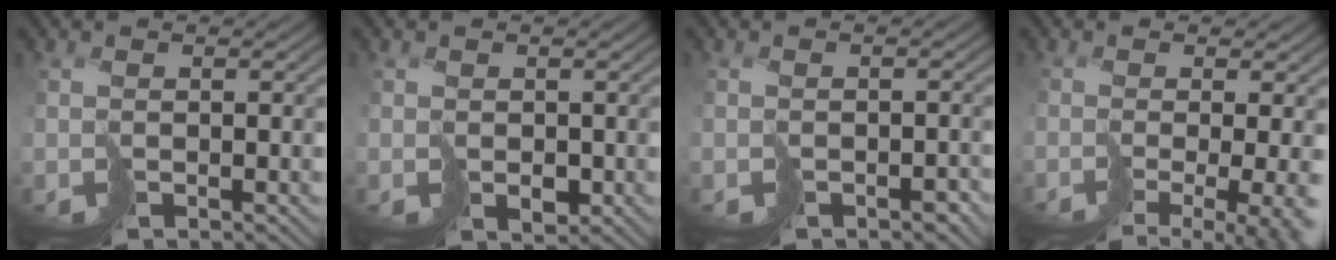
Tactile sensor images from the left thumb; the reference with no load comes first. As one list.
[{"total": 1.5, "force": [0.6, 1.2, 0.7], "torque": [-0.008, -0.001, 0.015]}, {"total": 2.3, "force": [-1.5, 1.4, 1.0], "torque": [-0.001, -0.004, -0.021]}, {"total": 9.5, "force": [-3.7, 3.5, 8.0], "torque": [-0.106, -0.037, 0.002]}]